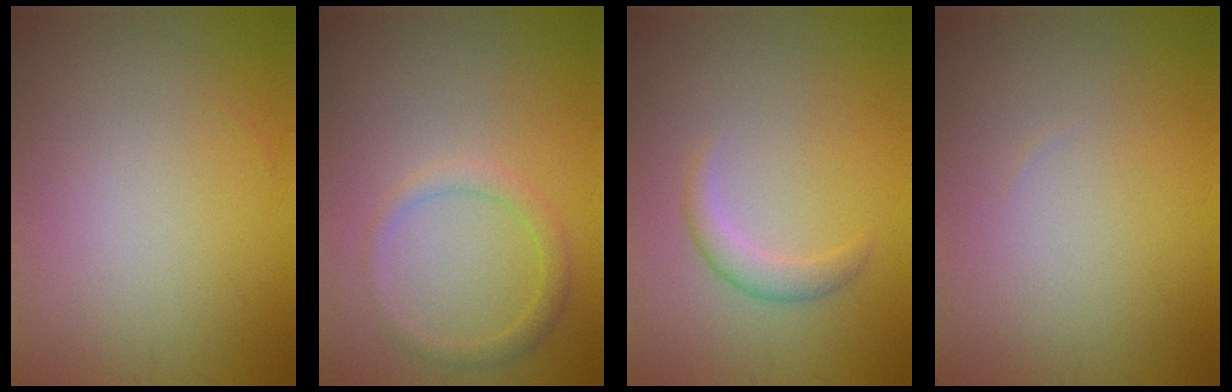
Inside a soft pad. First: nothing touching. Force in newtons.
{"total": 1.8, "press": 1.8, "slide": 0.1}
{"total": 2.0, "press": 2.0, "slide": 0.1}
{"total": 0.0}